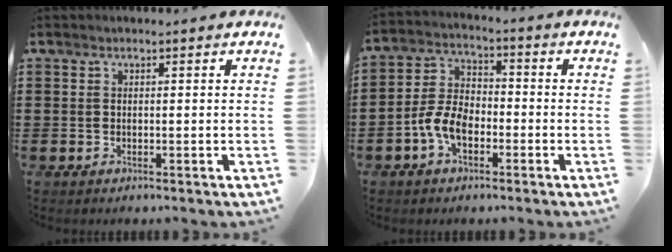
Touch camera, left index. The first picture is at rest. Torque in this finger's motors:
{"motor_torque": [1.25, 0.89, 0.43, 0.11]}